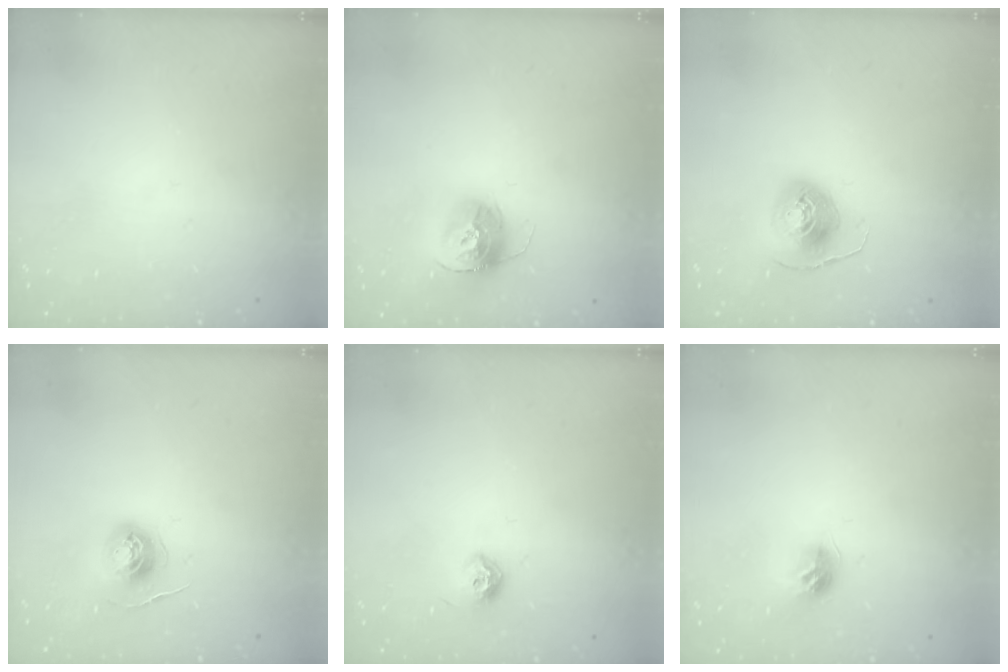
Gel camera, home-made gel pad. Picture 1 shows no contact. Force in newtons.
{"total": 13.8, "press": 13.7, "slide": 1.3}
{"total": 8.1, "press": 8.1, "slide": 0.4}
{"total": 5.7, "press": 5.7, "slide": 0.5}
{"total": 7.9, "press": 7.8, "slide": 0.9}
{"total": 7.8, "press": 7.8, "slide": 0.4}